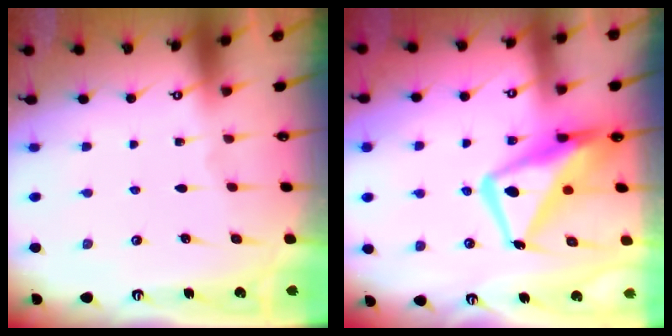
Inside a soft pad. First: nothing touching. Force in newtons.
{"total": 16.0, "press": 15.8, "slide": 2.0}